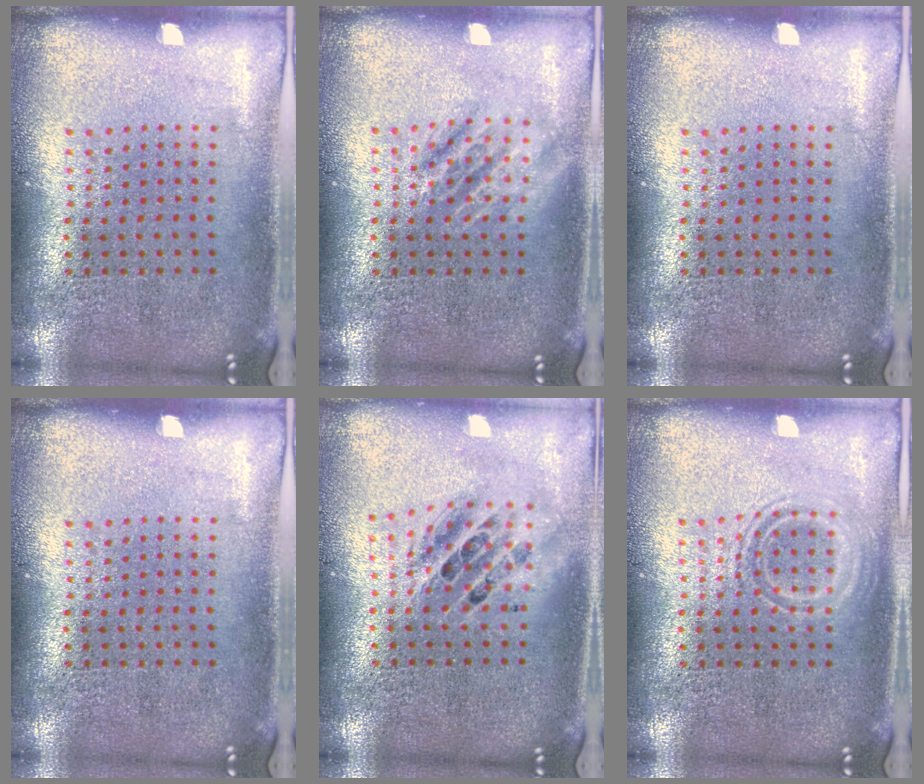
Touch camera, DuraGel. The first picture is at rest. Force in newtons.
{"total": 2.0, "press": 2.0, "slide": 0.3}
{"total": 0.0}
{"total": 0.0}
{"total": 1.7, "press": 1.4, "slide": 1.0}
{"total": 1.0, "press": 1.0, "slide": 0.2}